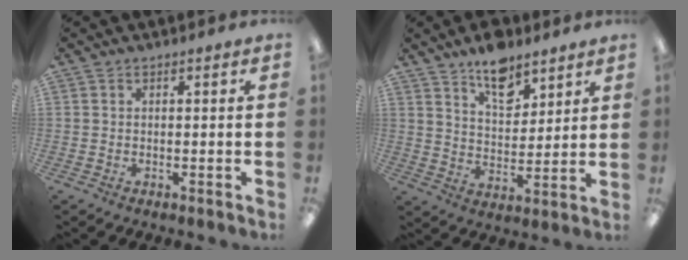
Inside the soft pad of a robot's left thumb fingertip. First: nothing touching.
{"total": 10.7, "force": [8.1, 5.3, 4.7], "torque": [-0.060, -0.047, 0.142]}